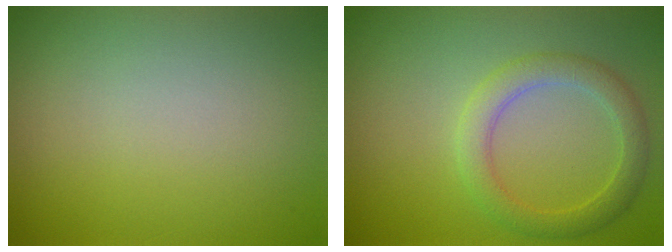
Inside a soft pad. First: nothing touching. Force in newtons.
{"total": 3.2, "press": 3.2, "slide": 0.2}